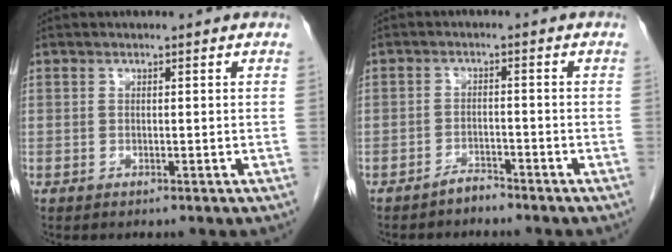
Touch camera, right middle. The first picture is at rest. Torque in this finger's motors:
{"motor_torque": [0.43, -0.23, 0.06, 0.03]}